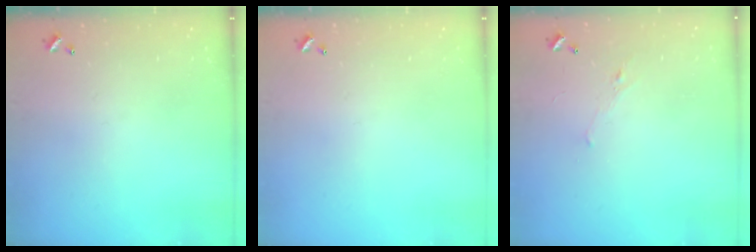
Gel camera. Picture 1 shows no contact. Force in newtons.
{"total": 0.0}
{"total": 0.7, "press": 0.2, "slide": 0.6}